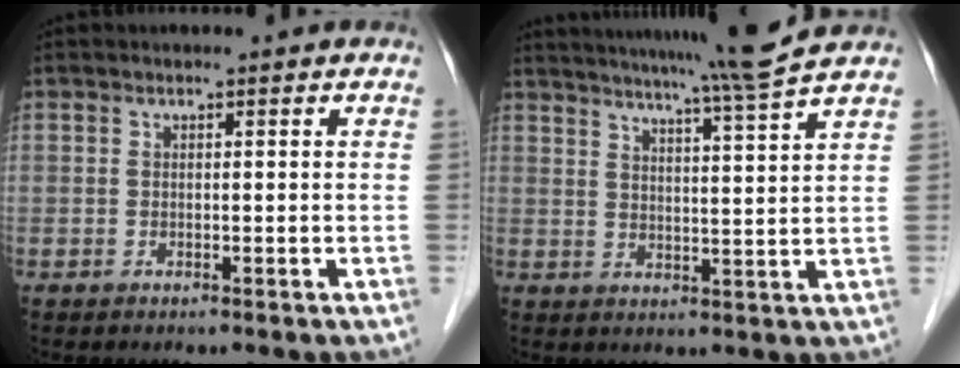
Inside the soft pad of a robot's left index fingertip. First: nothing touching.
{"total": 11.7, "force": [10.2, -2.5, 5.1], "torque": [-0.084, -0.023, 0.141]}